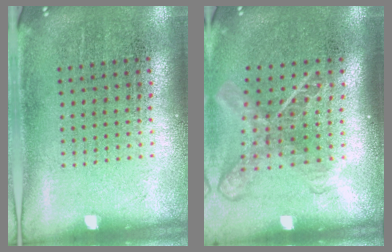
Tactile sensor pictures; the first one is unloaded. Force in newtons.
{"total": 1.8, "press": 1.4, "slide": 1.2}